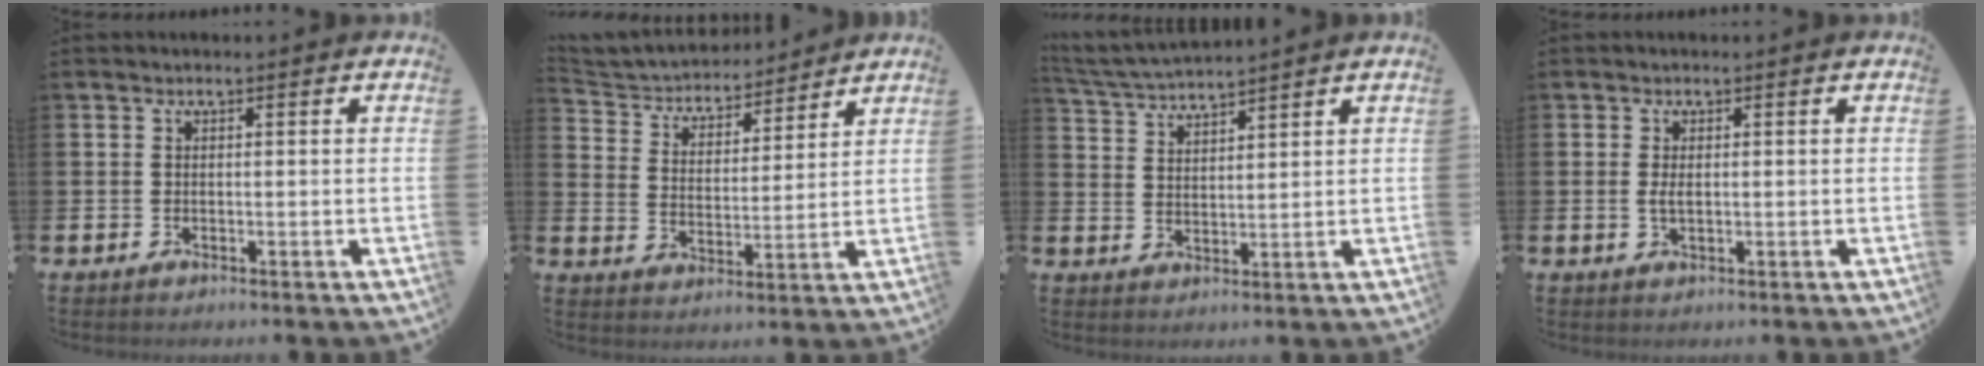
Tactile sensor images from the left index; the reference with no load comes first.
{"total": 4.7, "force": [4.4, 1.7, 0.2], "torque": [-0.033, -0.038, 0.070]}
{"total": 4.1, "force": [4.1, 0.0, 0.3], "torque": [-0.023, -0.022, 0.073]}
{"total": 1.6, "force": [0.1, 0.7, 1.5], "torque": [-0.024, 0.002, 0.000]}